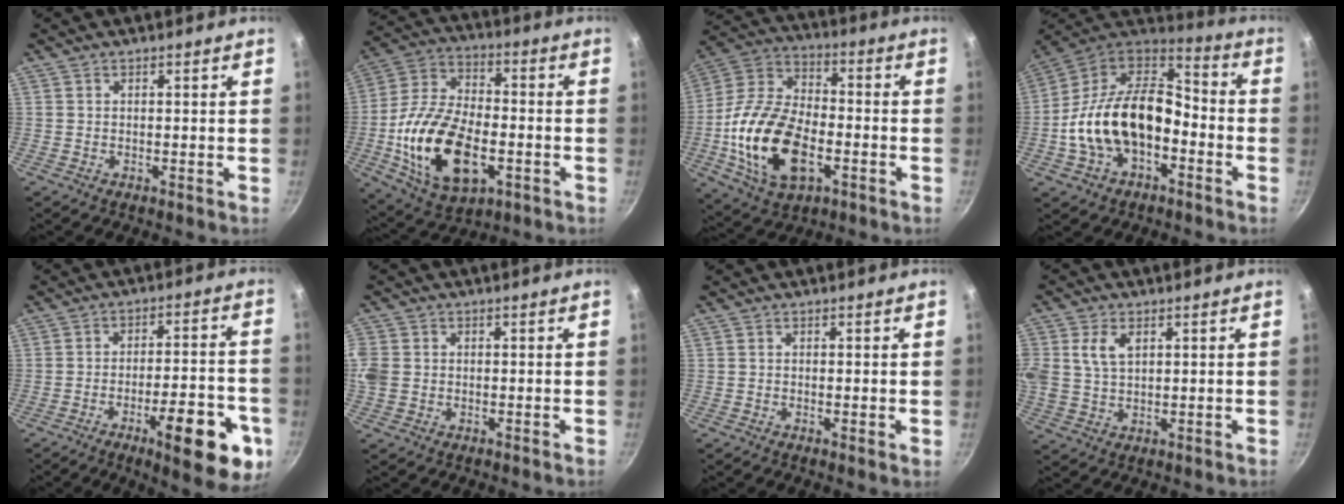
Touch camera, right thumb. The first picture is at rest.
{"total": 21.4, "force": [-5.2, 12.1, 16.9], "torque": [-0.310, 0.023, -0.090]}
{"total": 21.1, "force": [-5.4, 12.2, 16.3], "torque": [-0.305, 0.029, -0.104]}
{"total": 21.3, "force": [-4.8, 13.5, 15.8], "torque": [-0.263, 0.057, -0.093]}
{"total": 17.0, "force": [-7.5, 5.2, 14.4], "torque": [-0.160, 0.033, -0.099]}
{"total": 5.0, "force": [-0.2, 4.3, 2.7], "torque": [-0.060, 0.002, -0.010]}
{"total": 0.7, "force": [-0.1, 0.1, 0.7], "torque": [-0.010, -0.003, -0.003]}
{"total": 8.6, "force": [2.7, 5.7, 5.7], "torque": [-0.118, 0.009, 0.054]}